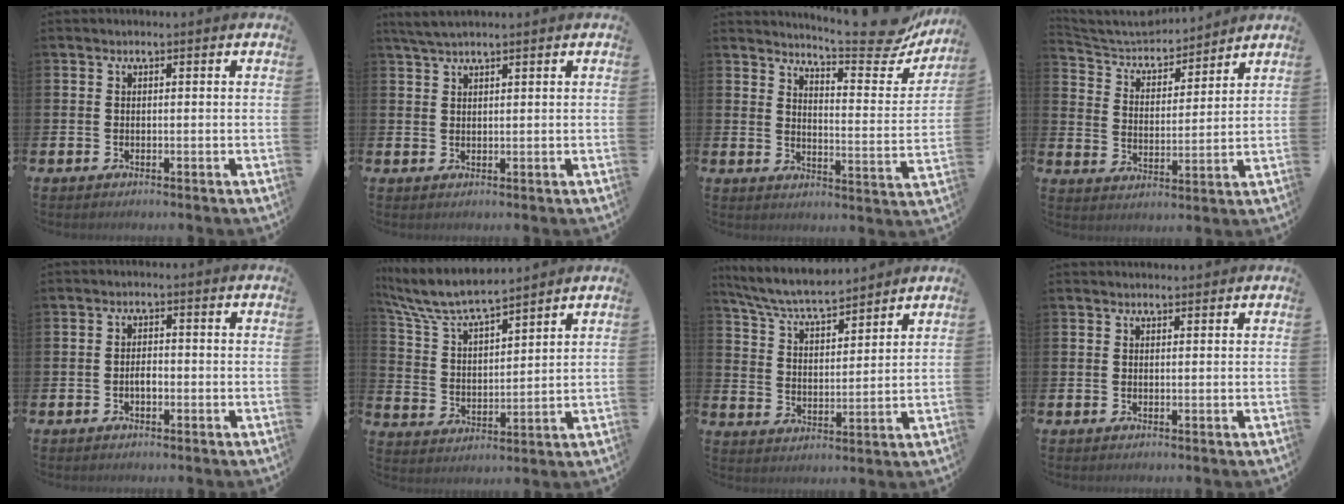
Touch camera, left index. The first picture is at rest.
{"total": 2.5, "force": [2.2, 0.3, 1.2], "torque": [-0.032, 0.005, 0.043]}
{"total": 8.3, "force": [7.8, 0.6, 2.8], "torque": [-0.043, -0.069, 0.130]}
{"total": 5.8, "force": [5.5, 1.5, 0.8], "torque": [-0.050, -0.040, 0.093]}
{"total": 1.7, "force": [-0.5, 0.9, 1.4], "torque": [-0.013, -0.001, -0.013]}
{"total": 7.9, "force": [7.3, 1.0, 2.7], "torque": [-0.087, -0.041, 0.130]}
{"total": 7.0, "force": [6.6, 0.8, 2.2], "torque": [-0.072, -0.036, 0.117]}
{"total": 0.9, "force": [0.9, 0.2, 0.2], "torque": [0.007, -0.002, 0.013]}